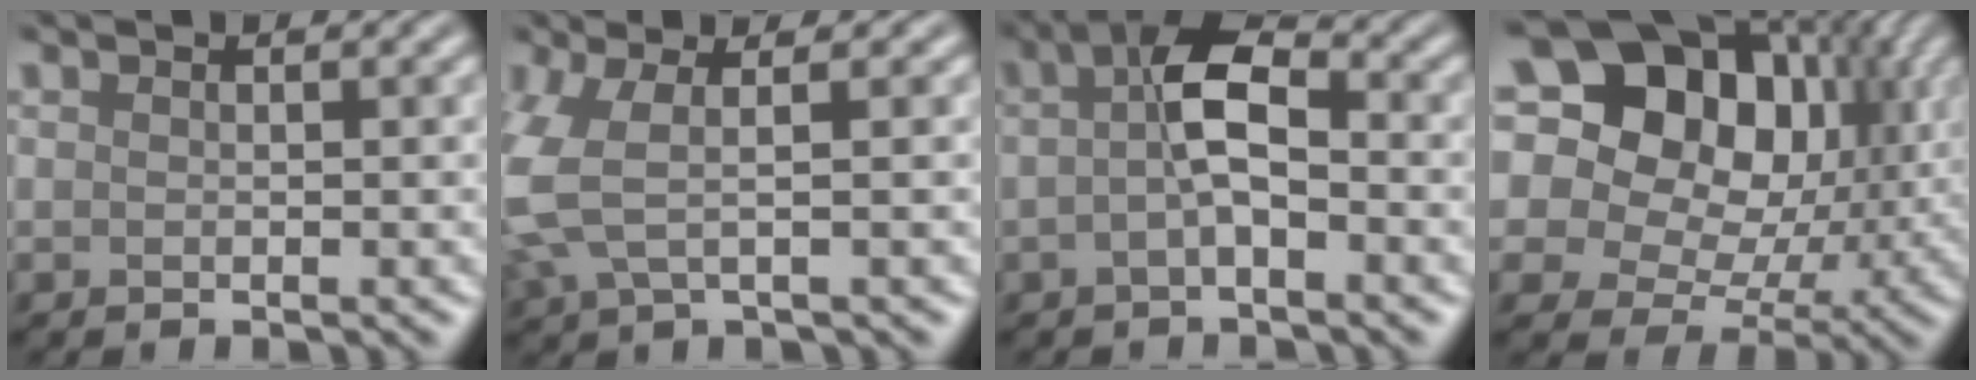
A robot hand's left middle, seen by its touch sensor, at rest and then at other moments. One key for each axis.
{"total": 3.5, "fx": 0.0, "fy": 1.0, "fz": 3.4, "tx": -0.110, "ty": 0.003, "tz": 0.007}
{"total": 3.5, "fx": -0.1, "fy": 0.9, "fz": 3.4, "tx": -0.074, "ty": 0.020, "tz": -0.002}
{"total": 20.5, "fx": 7.9, "fy": 15.5, "fz": 10.7, "tx": -0.233, "ty": 0.076, "tz": 0.112}